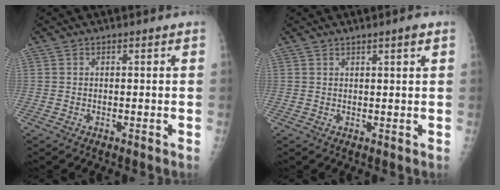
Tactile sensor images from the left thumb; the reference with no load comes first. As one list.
[{"total": 1.9, "force": [1.2, 0.1, 1.5], "torque": [-0.022, -0.005, 0.018]}]